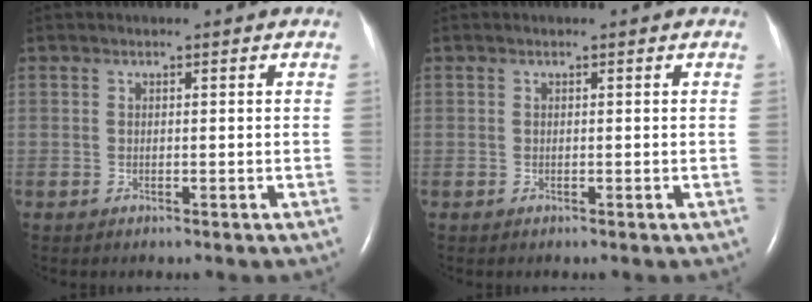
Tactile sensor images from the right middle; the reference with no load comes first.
{"total": 0.0}